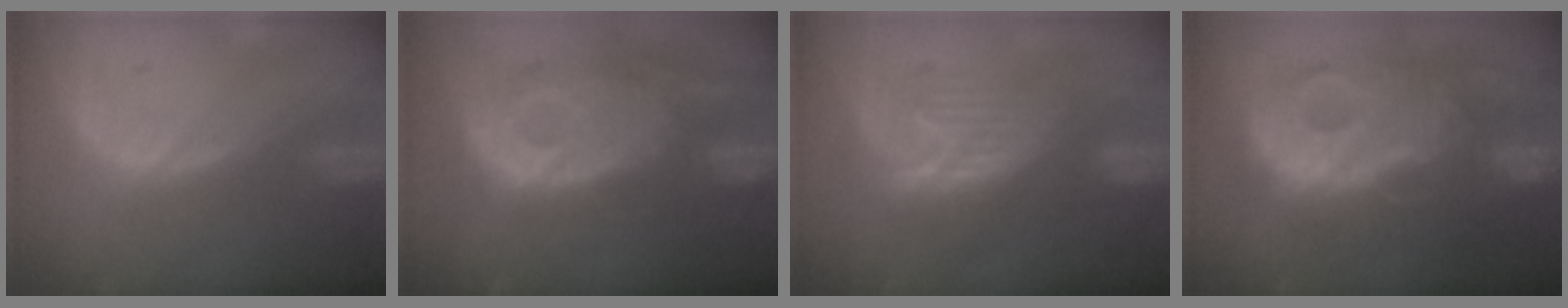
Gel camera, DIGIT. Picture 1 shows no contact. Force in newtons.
{"total": 12.2, "press": 10.8, "slide": 5.6}
{"total": 7.8, "press": 7.2, "slide": 3.1}
{"total": 13.7, "press": 13.7, "slide": 1.1}